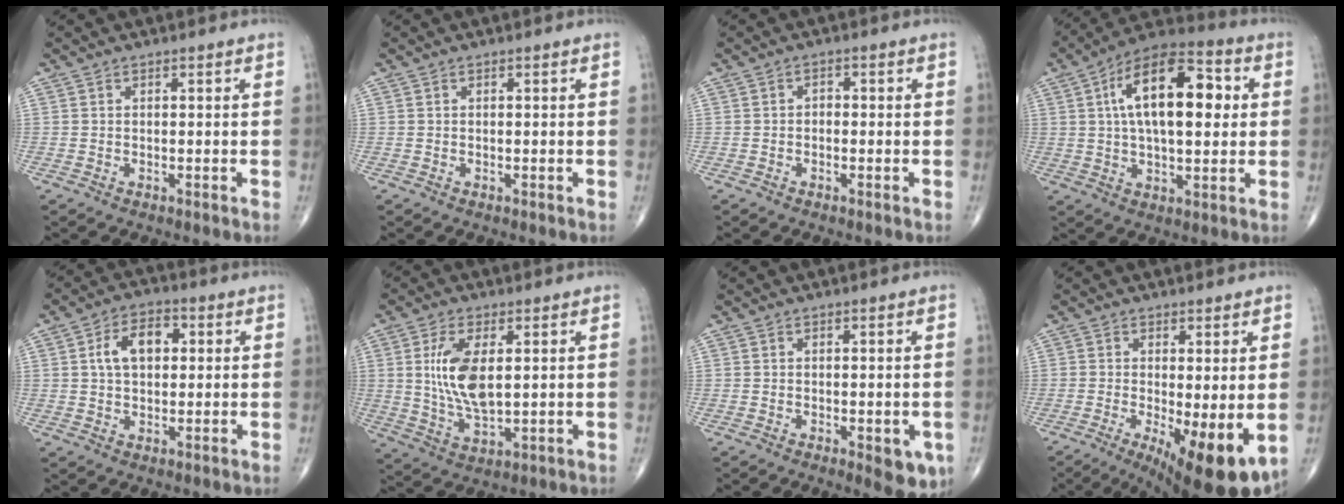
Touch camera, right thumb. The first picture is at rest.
{"total": 0.0}
{"total": 1.3, "force": [-0.4, 1.0, 0.8], "torque": [-0.004, 0.006, -0.011]}
{"total": 19.0, "force": [3.7, 9.0, 16.3], "torque": [-0.248, 0.020, 0.052]}
{"total": 8.1, "force": [1.5, 5.1, 6.1], "torque": [-0.093, 0.015, 0.021]}
{"total": 10.6, "force": [1.9, 4.9, 9.2], "torque": [-0.183, -0.015, 0.043]}
{"total": 6.0, "force": [-1.9, 2.4, 5.1], "torque": [-0.043, -0.009, -0.020]}
{"total": 12.6, "force": [-3.2, 3.7, 11.6], "torque": [-0.163, -0.023, -0.036]}